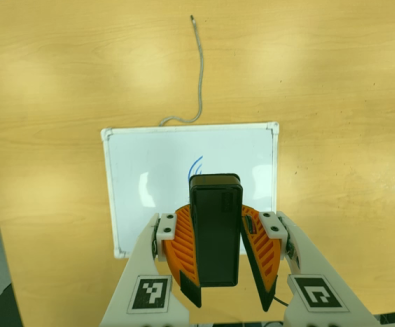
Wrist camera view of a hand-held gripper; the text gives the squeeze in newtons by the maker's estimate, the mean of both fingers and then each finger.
{"total": 9.0, "left": 8.9, "right": 9.1}